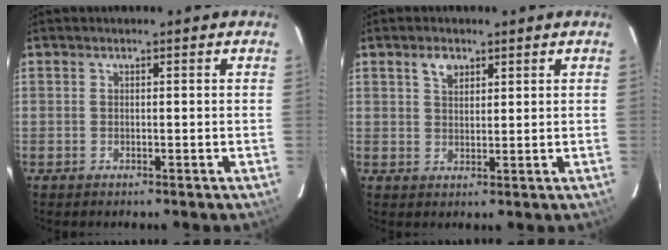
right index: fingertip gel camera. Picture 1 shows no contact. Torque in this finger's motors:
{"motor_torque": [0.01, 0.00, 0.02, 0.01]}